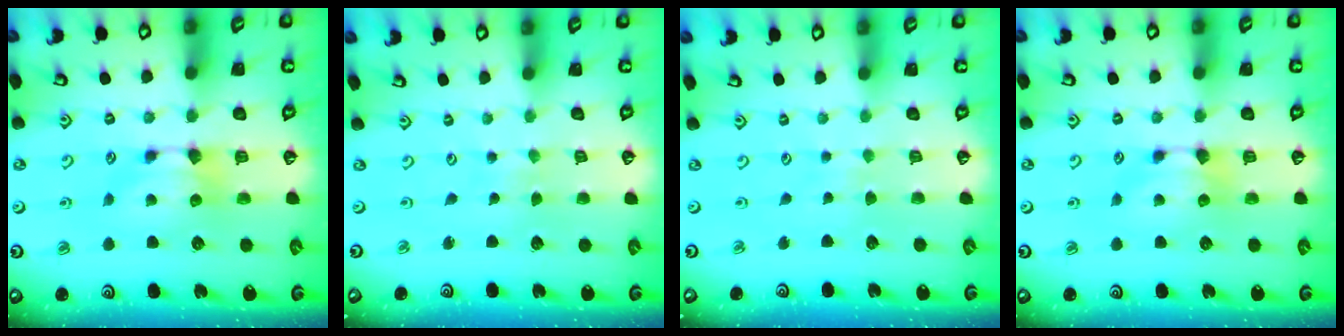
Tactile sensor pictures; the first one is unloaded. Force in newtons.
{"total": 5.1, "press": 5.1, "slide": 0.2}
{"total": 4.3, "press": 4.3, "slide": 0.4}
{"total": 0.0}